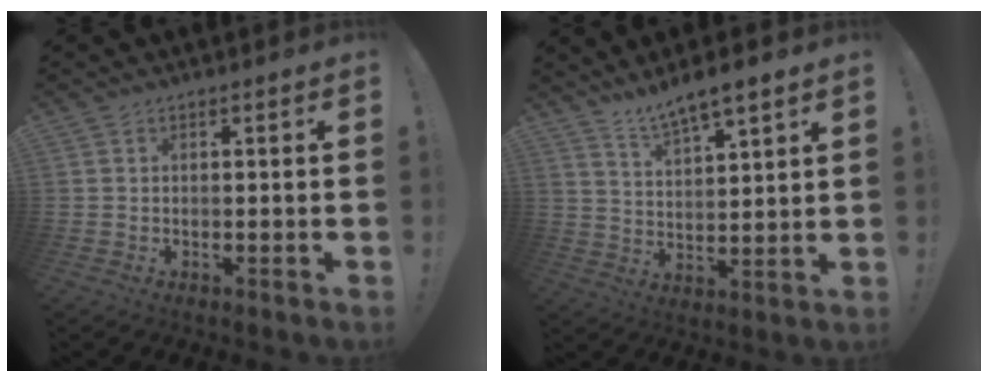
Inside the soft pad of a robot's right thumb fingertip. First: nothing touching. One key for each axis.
{"total": 7.9, "fx": 6.9, "fy": 1.4, "fz": 3.7, "tx": -0.060, "ty": -0.048, "tz": 0.124}